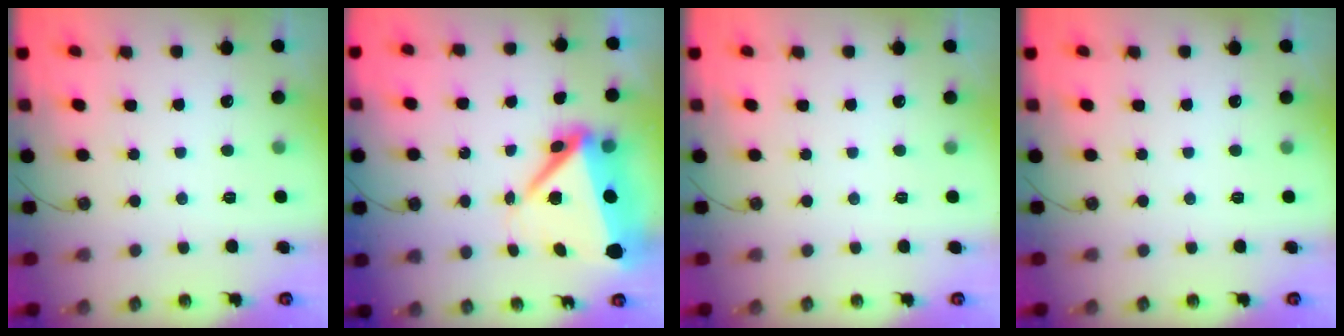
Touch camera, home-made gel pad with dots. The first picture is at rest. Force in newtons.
{"total": 11.2, "press": 11.1, "slide": 1.2}
{"total": 0.0}
{"total": 0.0}